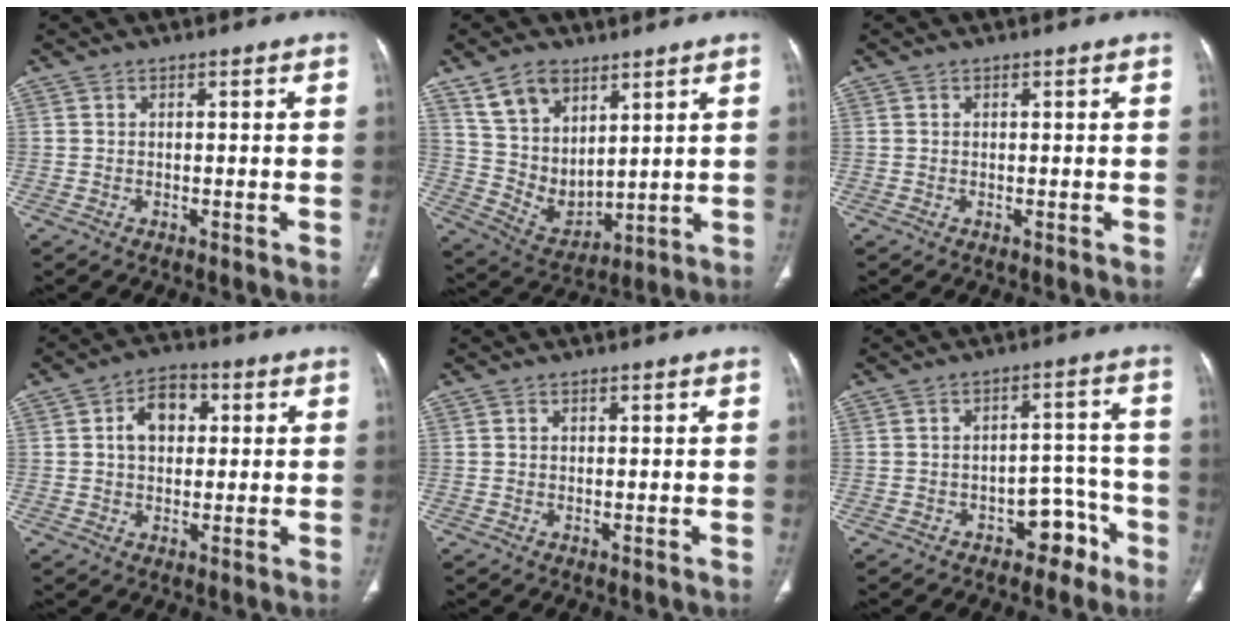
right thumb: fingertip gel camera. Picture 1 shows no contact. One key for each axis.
{"total": 11.5, "fx": 6.5, "fy": 7.2, "fz": 6.1, "tx": -0.079, "ty": -0.043, "tz": 0.140}
{"total": 0.0}
{"total": 9.0, "fx": 1.9, "fy": 6.3, "fz": 6.1, "tx": -0.068, "ty": 0.010, "tz": 0.024}
{"total": 0.0}
{"total": 6.6, "fx": -4.1, "fy": 4.4, "fz": 2.9, "tx": -0.007, "ty": 0.059, "tz": -0.054}